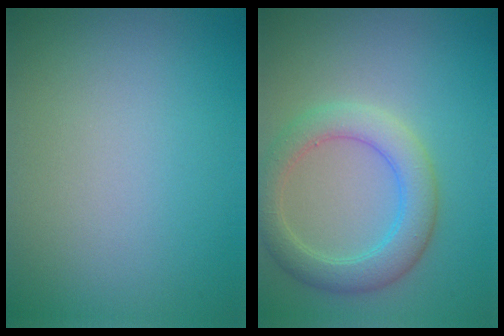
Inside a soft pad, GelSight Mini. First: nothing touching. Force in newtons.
{"total": 4.3, "press": 4.3, "slide": 0.3}